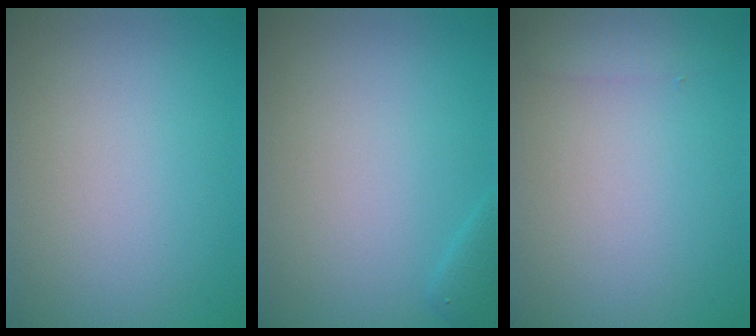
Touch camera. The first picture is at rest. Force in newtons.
{"total": 1.2, "press": 1.2, "slide": 0.1}
{"total": 1.3, "press": 1.3, "slide": 0.1}